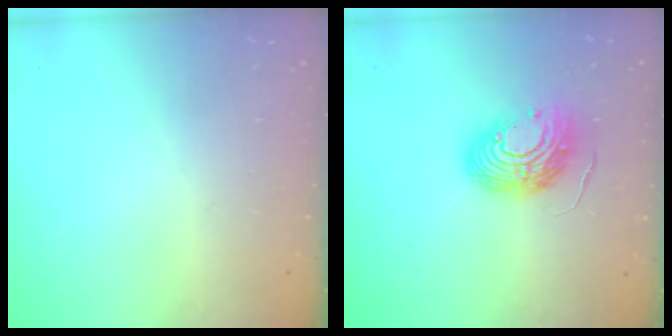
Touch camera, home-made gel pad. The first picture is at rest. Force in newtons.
{"total": 13.3, "press": 13.1, "slide": 2.3}